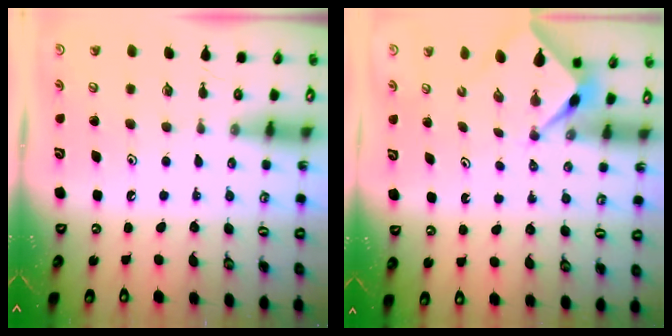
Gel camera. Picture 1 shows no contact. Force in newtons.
{"total": 2.3, "press": 2.3, "slide": 0.3}